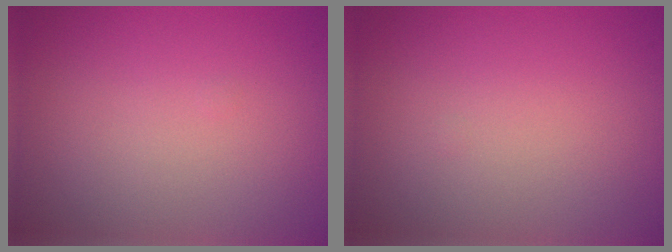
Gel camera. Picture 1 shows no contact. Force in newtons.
{"total": 0.0}